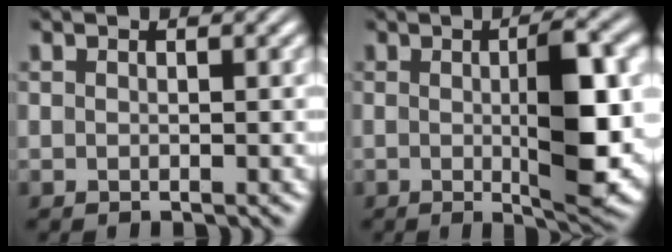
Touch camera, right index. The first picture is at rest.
{"total": 7.6, "force": [-0.4, 1.5, 7.4], "torque": [-0.108, -0.006, -0.007]}